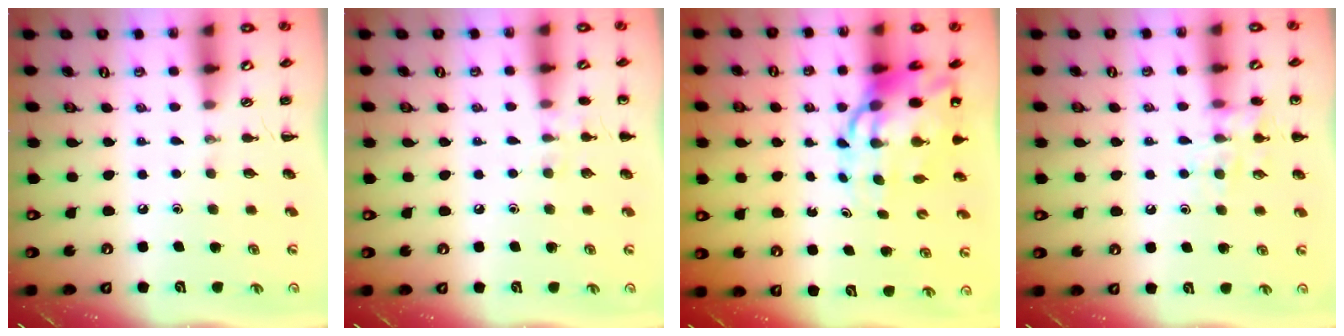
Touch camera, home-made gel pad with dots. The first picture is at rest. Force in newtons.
{"total": 5.6, "press": 5.4, "slide": 1.7}
{"total": 13.6, "press": 13.0, "slide": 3.7}
{"total": 11.3, "press": 11.2, "slide": 1.6}